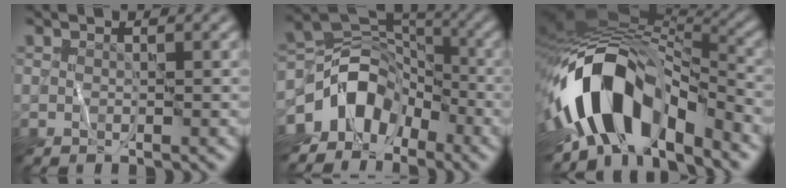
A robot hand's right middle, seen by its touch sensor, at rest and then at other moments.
{"total": 8.6, "force": [-4.2, 6.0, 4.5], "torque": [-0.063, 0.006, -0.091]}
{"total": 14.0, "force": [-5.0, 7.7, 10.5], "torque": [-0.187, 0.005, -0.093]}